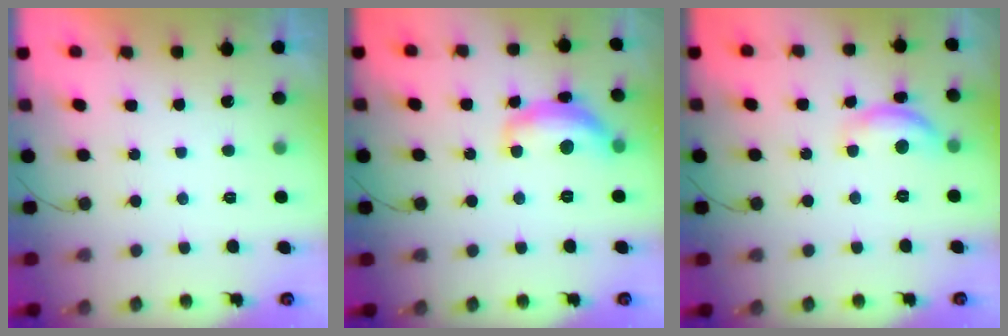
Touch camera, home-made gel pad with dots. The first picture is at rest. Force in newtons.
{"total": 12.5, "press": 12.5, "slide": 0.7}
{"total": 10.5, "press": 10.5, "slide": 0.5}